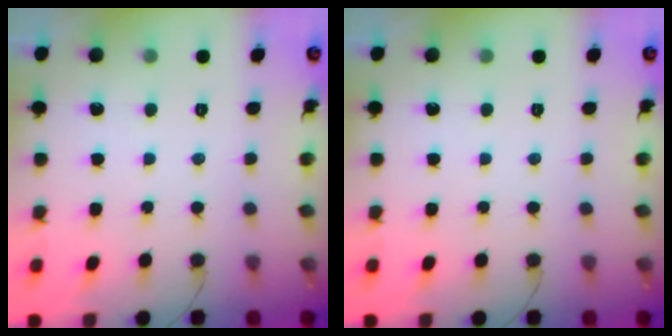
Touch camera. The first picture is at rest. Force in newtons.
{"total": 0.0}